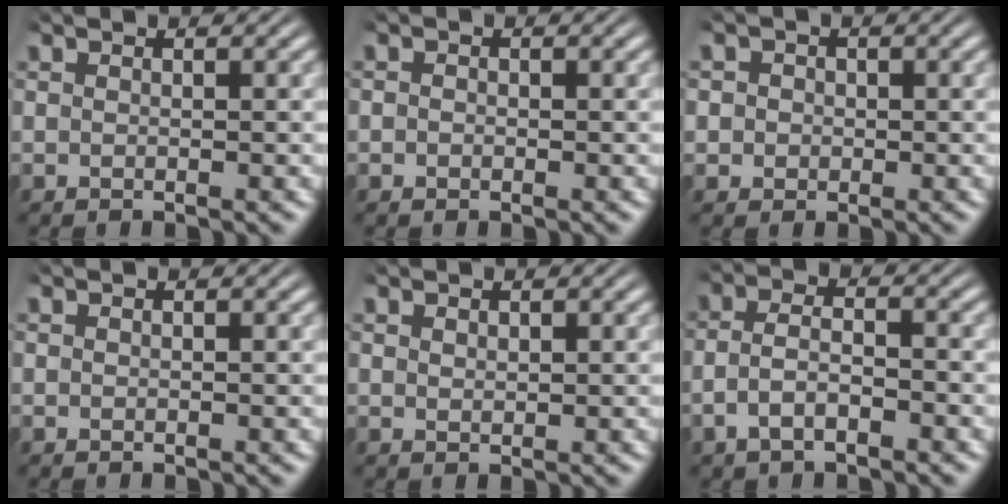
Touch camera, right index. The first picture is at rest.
{"total": 0.5, "force": [-0.3, 0.4, 0.1], "torque": [-0.005, -0.006, -0.003]}
{"total": 2.6, "force": [-0.2, 2.6, 0.6], "torque": [-0.018, -0.004, -0.008]}
{"total": 0.0}
{"total": 0.5, "force": [0.5, -0.1, 0.2], "torque": [0.000, -0.006, 0.016]}
{"total": 3.6, "force": [-1.7, 2.0, 2.5], "torque": [-0.051, -0.008, -0.028]}